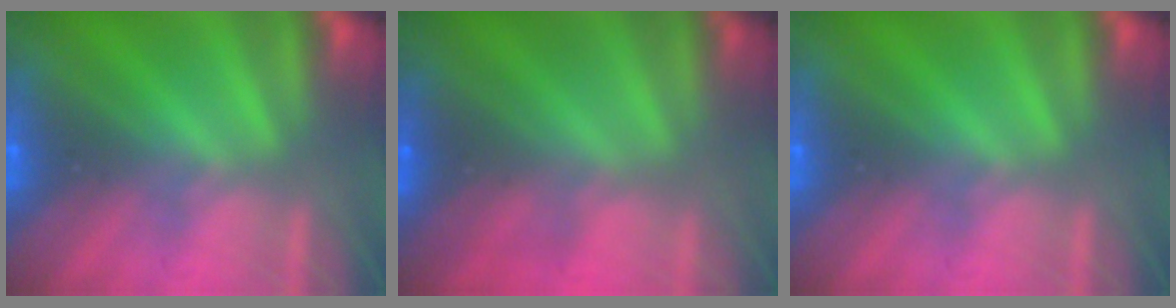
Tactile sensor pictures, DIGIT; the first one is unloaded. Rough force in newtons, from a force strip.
{"total": 2.1}
{"total": 0.0}